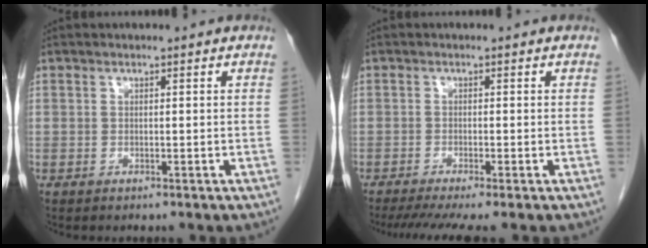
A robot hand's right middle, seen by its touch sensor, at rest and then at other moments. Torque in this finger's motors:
{"motor_torque": [0.58, -0.43, 0.10, 0.05]}